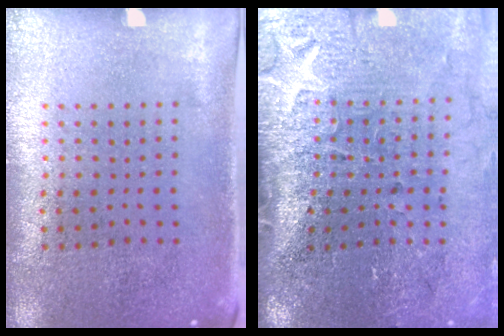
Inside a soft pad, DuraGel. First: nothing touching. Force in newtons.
{"total": 4.6, "press": 3.6, "slide": 2.8}